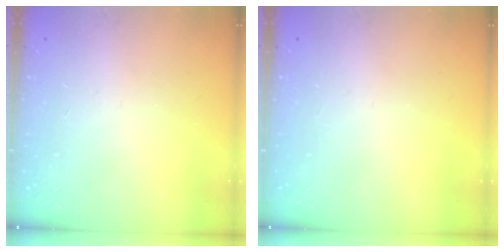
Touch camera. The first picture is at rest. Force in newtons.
{"total": 0.0}